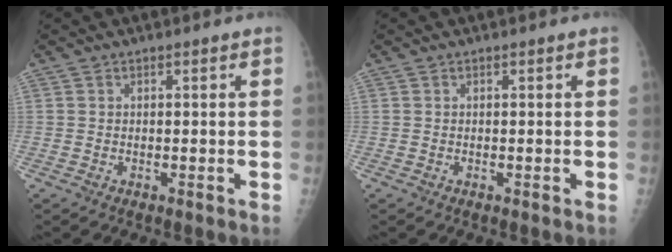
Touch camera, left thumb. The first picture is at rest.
{"total": 0.0}